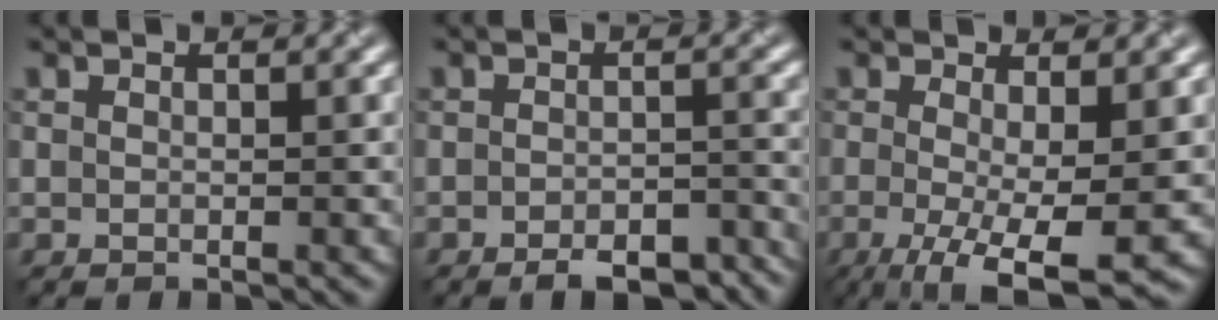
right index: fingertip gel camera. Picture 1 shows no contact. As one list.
[{"total": 4.6, "force": [-3.9, 0.9, 2.3], "torque": [-0.034, 0.003, -0.042]}, {"total": 7.6, "force": [-2.1, 2.0, 7.0], "torque": [-0.114, -0.007, -0.021]}]